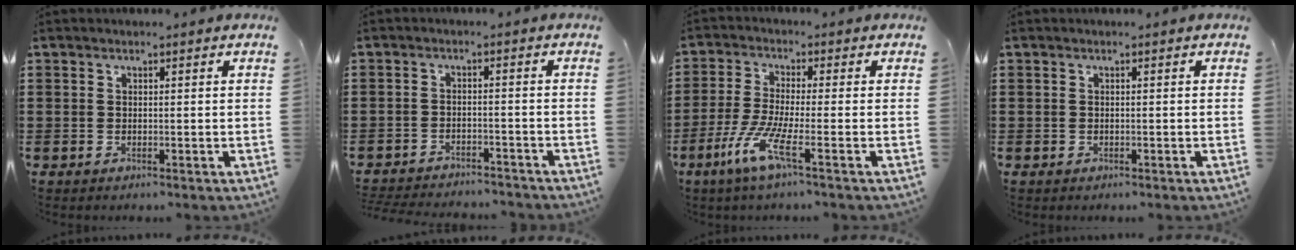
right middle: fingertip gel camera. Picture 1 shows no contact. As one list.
[{"total": 3.3, "force": [-3.2, 0.2, 0.1], "torque": [-0.006, 0.000, -0.068]}, {"total": 7.0, "force": [-3.4, 0.4, 6.1], "torque": [-0.141, -0.018, -0.069]}, {"total": 0.0}]